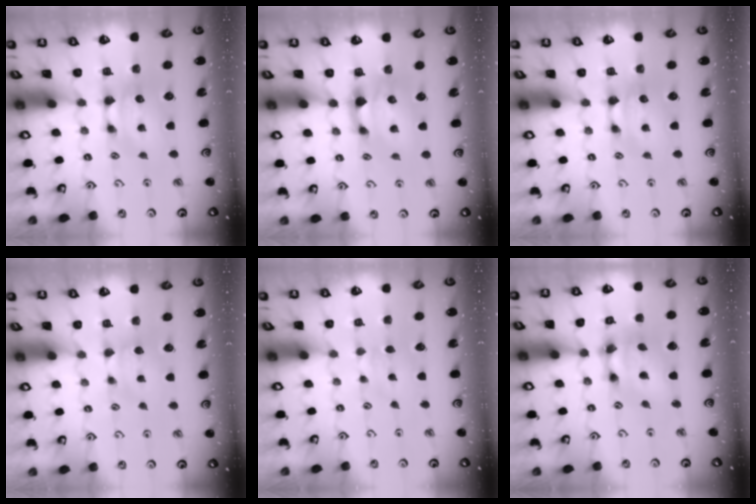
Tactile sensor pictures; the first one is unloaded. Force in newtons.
{"total": 1.6, "press": 1.0, "slide": 1.3}
{"total": 0.0}
{"total": 1.7, "press": 1.6, "slide": 0.4}
{"total": 2.9, "press": 2.8, "slide": 0.6}
{"total": 6.4, "press": 6.0, "slide": 2.0}